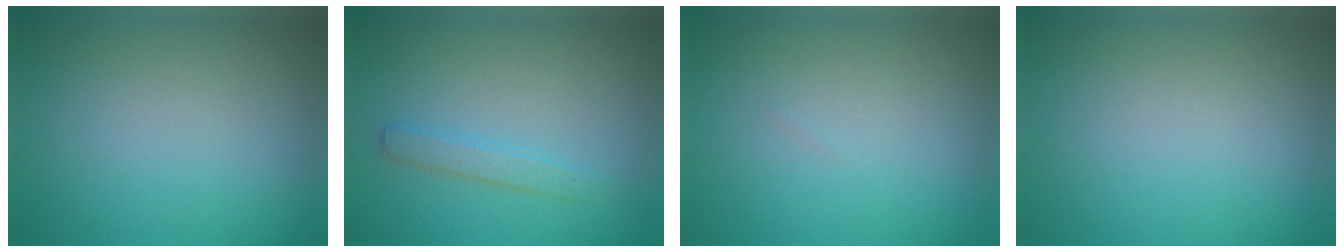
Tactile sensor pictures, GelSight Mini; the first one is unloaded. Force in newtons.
{"total": 1.7, "press": 1.7, "slide": 0.1}
{"total": 0.0}
{"total": 0.0}